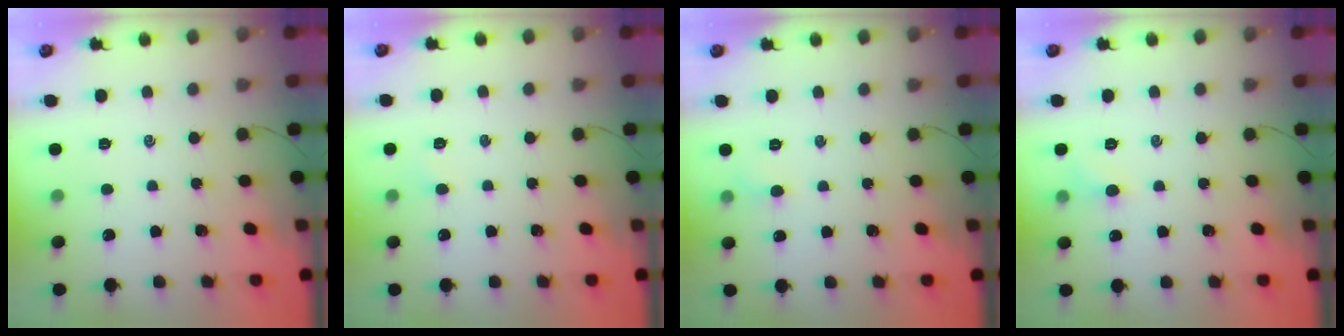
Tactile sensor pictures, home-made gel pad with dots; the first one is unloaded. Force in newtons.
{"total": 1.5, "press": 1.4, "slide": 0.6}
{"total": 3.3, "press": 3.1, "slide": 1.2}
{"total": 5.0, "press": 4.7, "slide": 1.7}